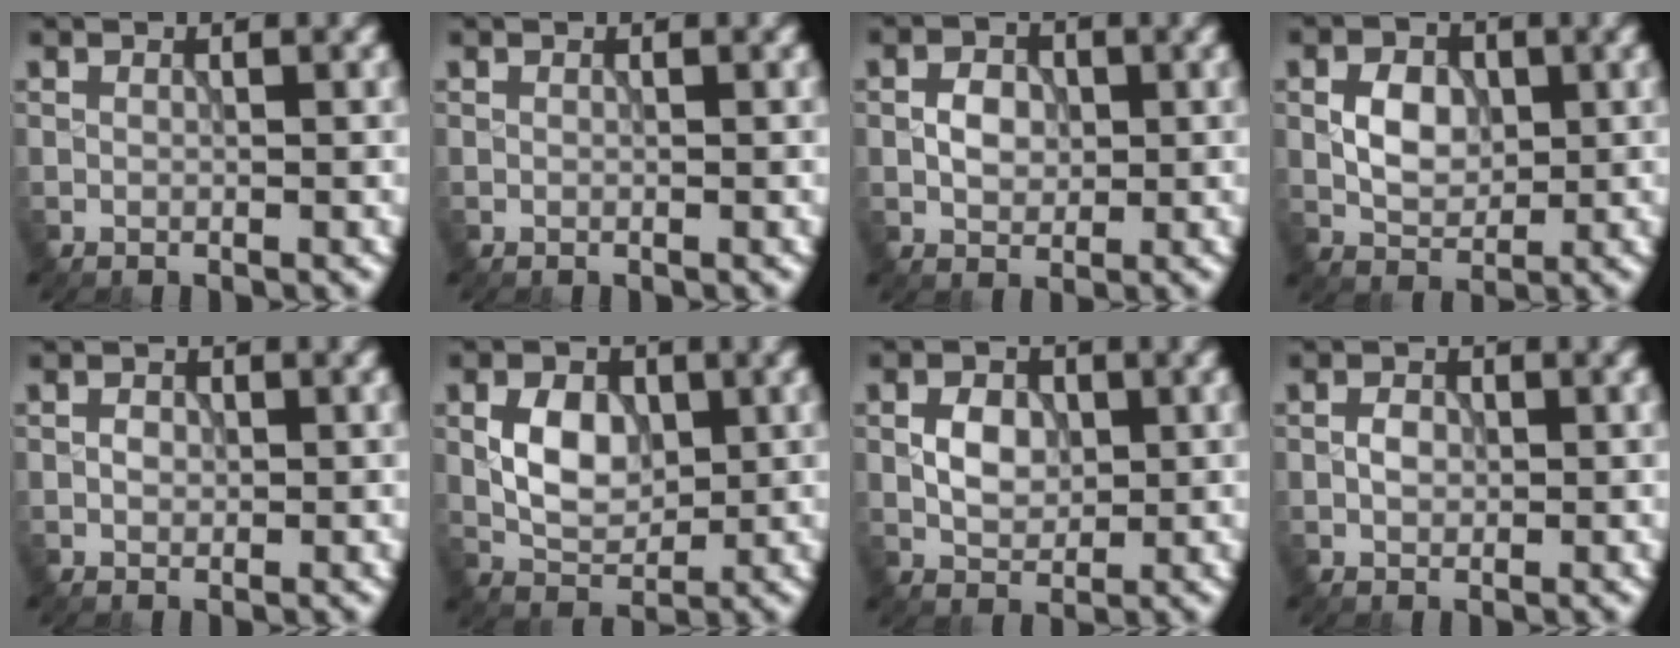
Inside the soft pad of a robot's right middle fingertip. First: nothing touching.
{"total": 0.0}
{"total": 2.6, "force": [0.0, 1.9, 1.7], "torque": [-0.030, 0.003, -0.004]}
{"total": 3.7, "force": [0.4, 2.6, 2.6], "torque": [-0.047, 0.000, 0.004]}
{"total": 1.0, "force": [0.0, 0.9, 0.6], "torque": [-0.010, 0.000, -0.003]}
{"total": 4.6, "force": [0.5, 3.2, 3.3], "torque": [-0.063, -0.001, 0.008]}
{"total": 3.2, "force": [0.2, 2.3, 2.2], "torque": [-0.039, 0.001, 0.002]}
{"total": 1.6, "force": [-0.1, 1.1, 1.1], "torque": [-0.019, 0.003, -0.005]}